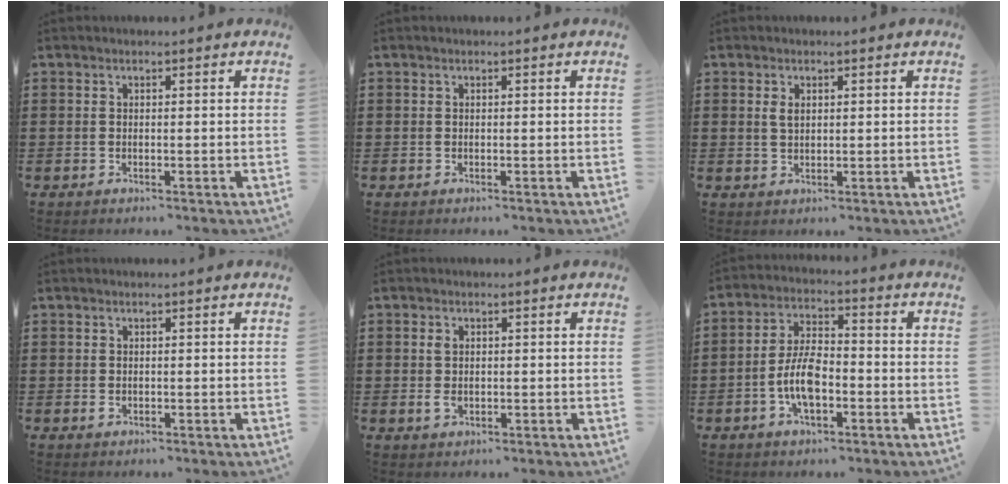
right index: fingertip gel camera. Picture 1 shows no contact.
{"total": 0.0}
{"total": 1.8, "force": [0.6, 0.9, 1.4], "torque": [-0.032, 0.005, 0.010]}
{"total": 0.7, "force": [-0.1, 0.5, 0.5], "torque": [-0.010, -0.001, -0.002]}
{"total": 2.0, "force": [0.1, 1.1, 1.6], "torque": [-0.042, -0.003, 0.000]}
{"total": 7.5, "force": [-2.3, 3.4, 6.3], "torque": [-0.146, 0.000, -0.052]}